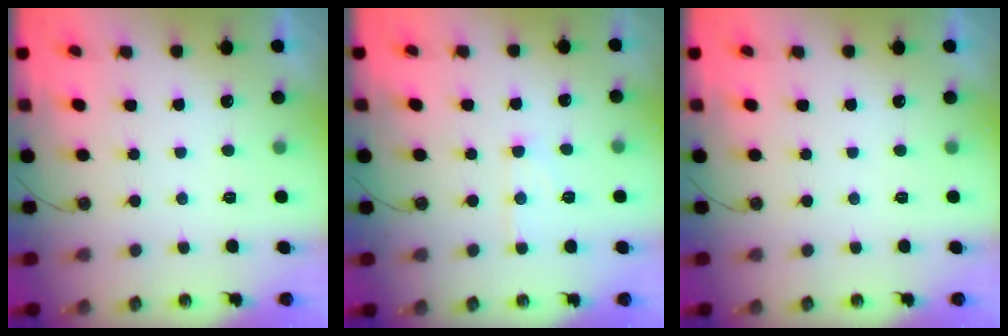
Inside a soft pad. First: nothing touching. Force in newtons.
{"total": 7.4, "press": 7.4, "slide": 0.5}
{"total": 0.0}